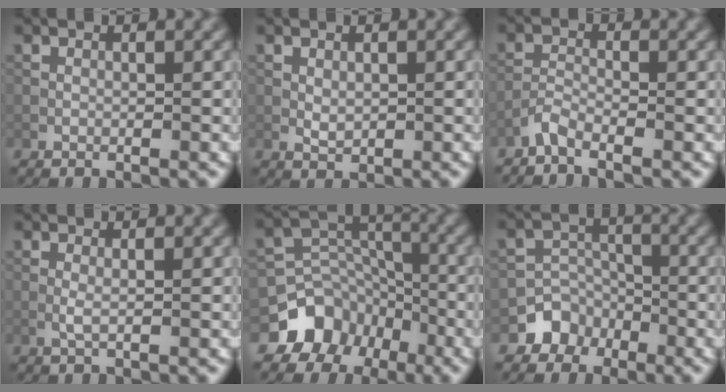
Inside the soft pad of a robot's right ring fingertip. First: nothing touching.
{"total": 1.2, "force": [0.2, 0.8, 0.8], "torque": [-0.018, -0.003, 0.007]}
{"total": 1.7, "force": [-1.5, 0.2, 0.7], "torque": [-0.017, 0.003, -0.039]}
{"total": 0.9, "force": [-0.1, 0.1, 0.9], "torque": [-0.021, 0.001, -0.002]}
{"total": 8.5, "force": [-5.6, 6.2, 1.3], "torque": [-0.008, 0.011, -0.103]}
{"total": 3.3, "force": [-2.1, 2.5, 0.3], "torque": [0.008, 0.009, -0.036]}